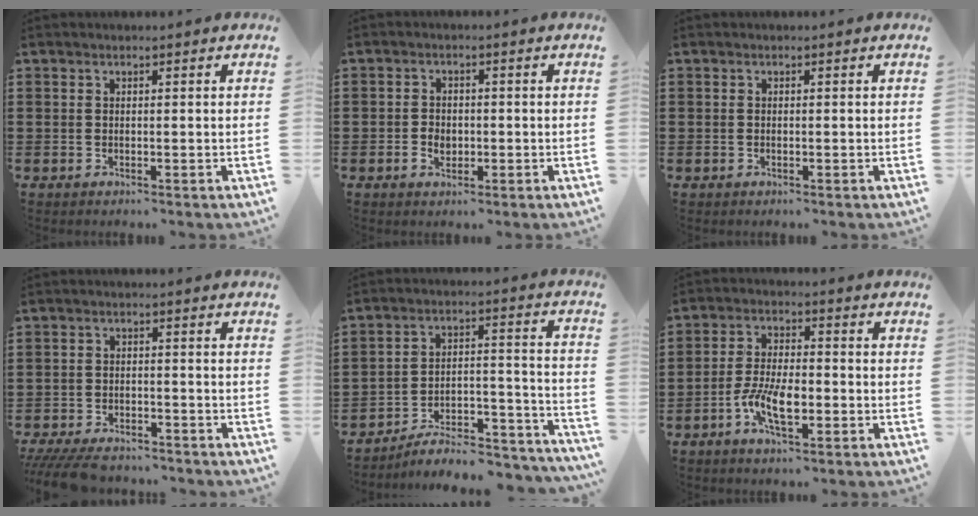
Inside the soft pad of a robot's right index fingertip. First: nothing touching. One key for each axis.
{"total": 2.4, "fx": -0.7, "fy": 1.6, "fz": 1.6, "tx": -0.033, "ty": -0.001, "tz": -0.014}
{"total": 0.0}
{"total": 4.5, "fx": -4.2, "fy": 0.9, "fz": 1.2, "tx": -0.040, "ty": -0.007, "tz": -0.088}
{"total": 6.3, "fx": -5.4, "fy": 1.9, "fz": 2.7, "tx": -0.038, "ty": 0.005, "tz": -0.102}
{"total": 7.4, "fx": -2.6, "fy": 3.1, "fz": 6.2, "tx": -0.137, "ty": -0.003, "tz": -0.052}